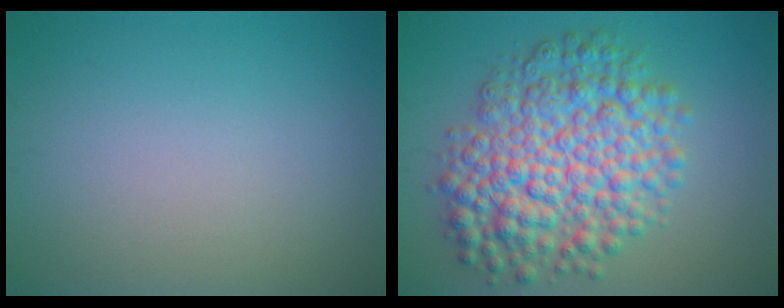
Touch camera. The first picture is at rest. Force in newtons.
{"total": 9.2, "press": 9.2, "slide": 0.1}